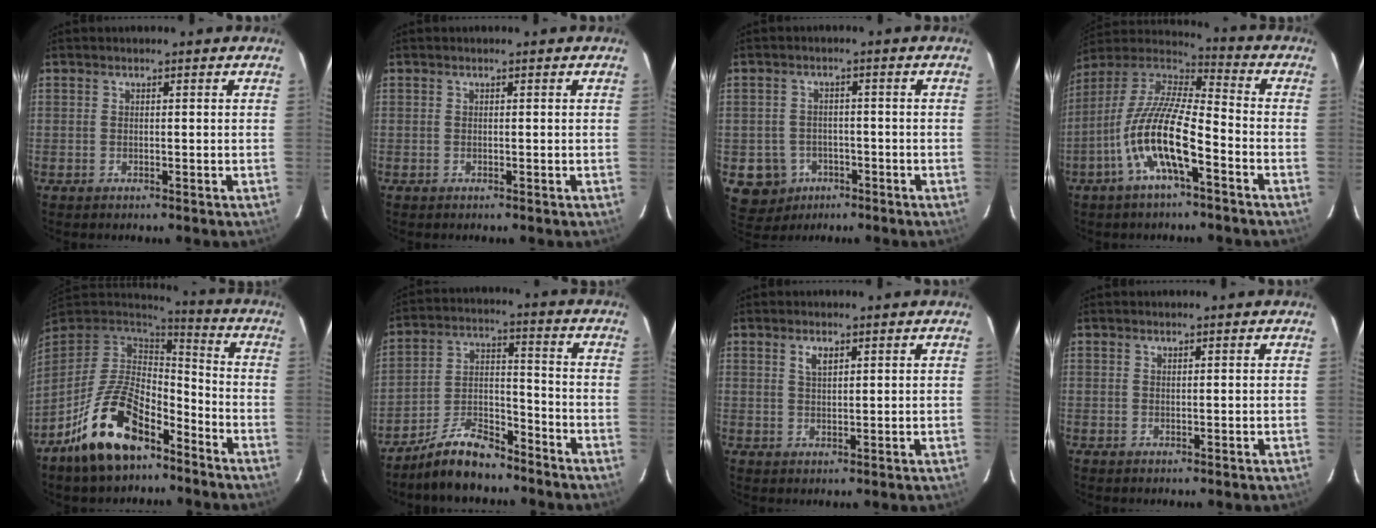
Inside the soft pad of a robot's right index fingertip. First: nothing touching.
{"total": 0.0}
{"total": 7.0, "force": [-2.9, 6.2, 1.2], "torque": [-0.047, 0.016, -0.034]}
{"total": 15.3, "force": [-6.4, 3.8, 13.4], "torque": [-0.260, -0.010, -0.127]}
{"total": 17.4, "force": [-10.7, 8.3, 11.0], "torque": [-0.222, 0.004, -0.187]}
{"total": 10.5, "force": [-8.6, 3.8, 4.8], "torque": [-0.106, 0.025, -0.156]}
{"total": 2.5, "force": [1.3, 1.1, 1.8], "torque": [-0.031, 0.002, 0.024]}
{"total": 0.0}